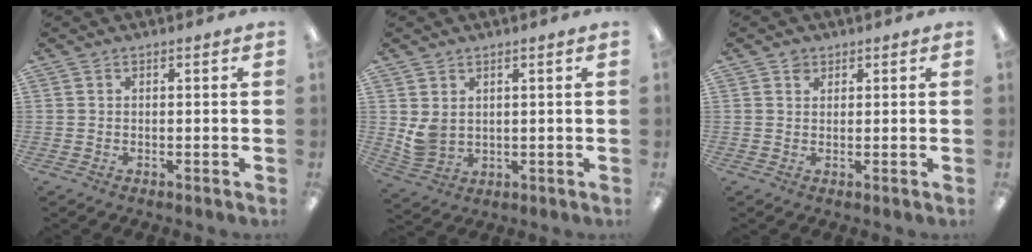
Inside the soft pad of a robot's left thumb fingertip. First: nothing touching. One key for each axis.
{"total": 4.3, "fx": 2.1, "fy": 3.1, "fz": 2.3, "tx": -0.055, "ty": -0.005, "tz": 0.041}
{"total": 1.7, "fx": 1.1, "fy": 1.2, "fz": 0.4, "tx": -0.010, "ty": 0.000, "tz": 0.022}